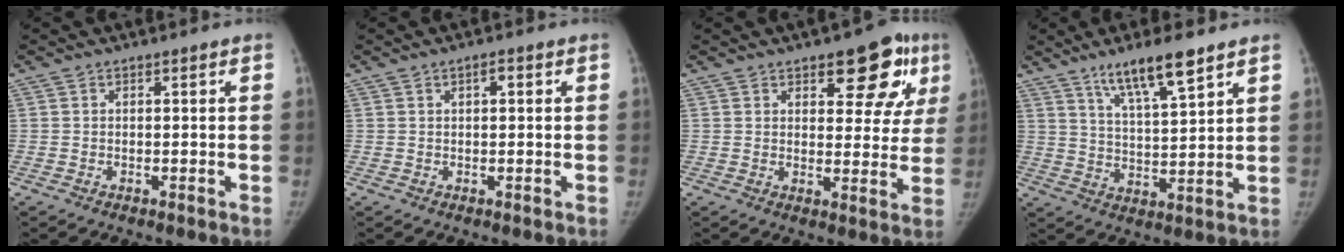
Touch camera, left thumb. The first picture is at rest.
{"total": 1.5, "force": [0.5, 0.6, 1.2], "torque": [-0.016, 0.002, 0.006]}
{"total": 12.1, "force": [6.3, 5.7, 8.6], "torque": [-0.056, -0.020, 0.077]}
{"total": 10.5, "force": [7.1, 1.7, 7.5], "torque": [-0.125, -0.039, 0.131]}